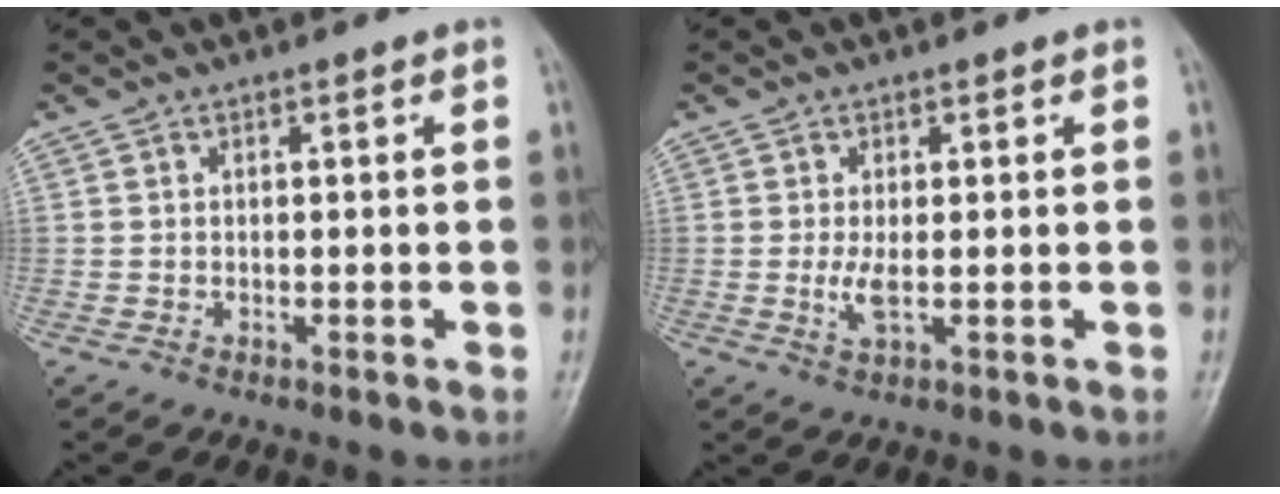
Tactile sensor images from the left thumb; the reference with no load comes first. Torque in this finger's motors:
{"motor_torque": [0.00, 0.08, 0.13, 0.02, 0.02]}